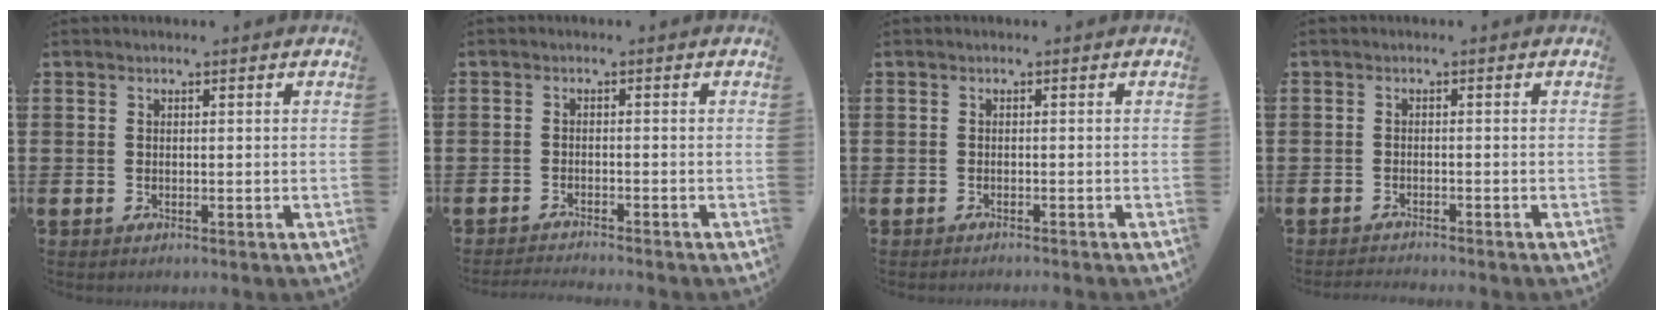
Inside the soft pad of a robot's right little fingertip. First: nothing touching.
{"total": 1.3, "force": [-1.3, -0.2, 0.1], "torque": [-0.002, 0.002, -0.026]}
{"total": 0.5, "force": [-0.5, -0.2, 0.0], "torque": [0.002, -0.001, -0.011]}
{"total": 1.0, "force": [-1.0, -0.1, 0.0], "torque": [-0.001, 0.001, -0.021]}